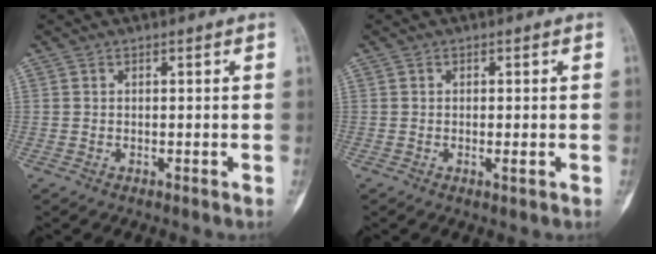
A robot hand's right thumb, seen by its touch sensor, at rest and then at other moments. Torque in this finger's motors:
{"motor_torque": [-0.40, 0.01, -0.14, -0.01, -0.10]}